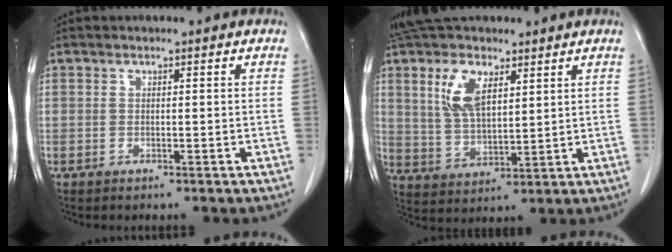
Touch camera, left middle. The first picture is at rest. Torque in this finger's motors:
{"motor_torque": [0.92, -1.03, -0.09, 0.00]}